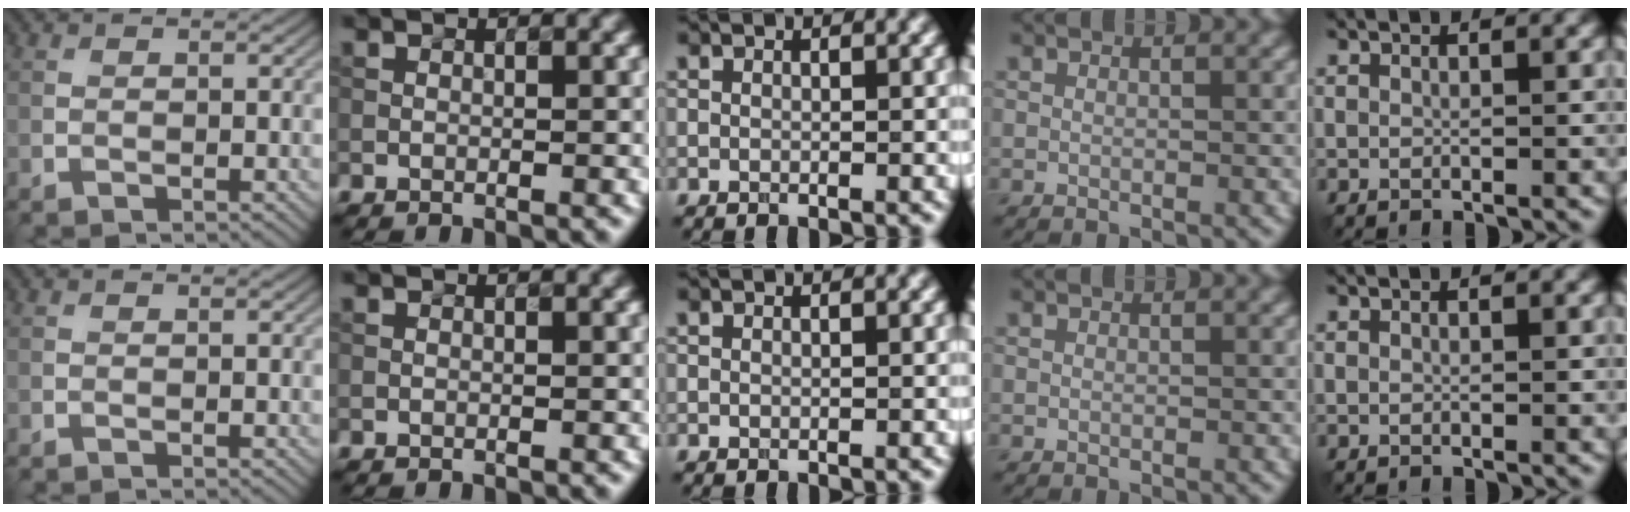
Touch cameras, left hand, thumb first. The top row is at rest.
{}